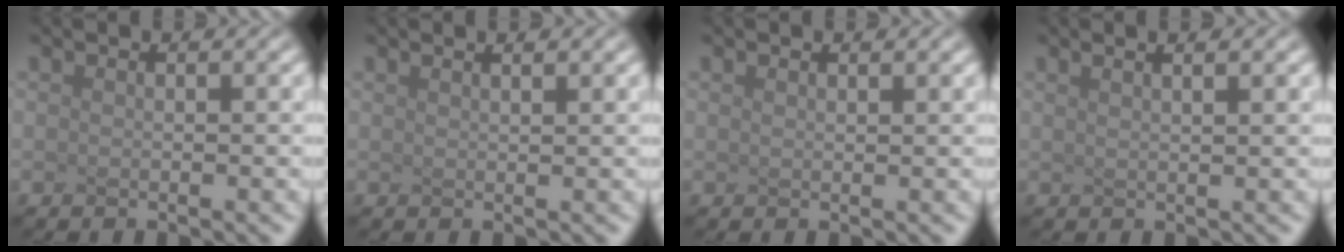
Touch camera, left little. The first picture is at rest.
{"total": 1.4, "force": [1.1, 0.4, 0.9], "torque": [-0.004, 0.021, 0.004]}
{"total": 0.7, "force": [0.6, 0.1, 0.4], "torque": [-0.002, 0.007, 0.003]}
{"total": 2.2, "force": [1.4, 0.7, 1.5], "torque": [-0.020, 0.027, 0.012]}